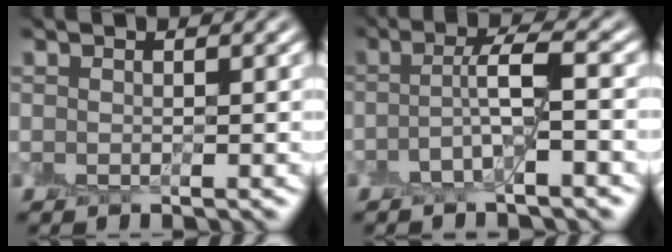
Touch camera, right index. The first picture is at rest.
{"total": 3.1, "force": [-0.8, 0.3, 3.0], "torque": [-0.057, 0.016, -0.026]}